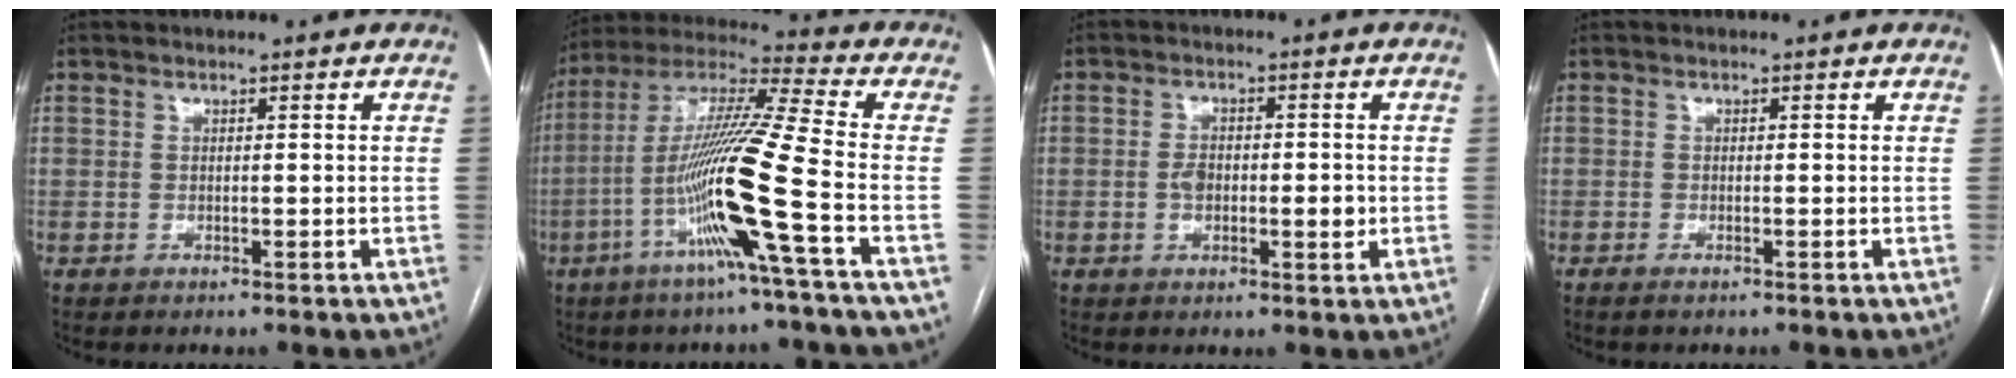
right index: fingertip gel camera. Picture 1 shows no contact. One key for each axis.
{"total": 16.4, "fx": -5.6, "fy": -2.1, "fz": 15.3, "tx": -0.301, "ty": -0.009, "tz": -0.113}
{"total": 5.0, "fx": -0.7, "fy": 2.3, "fz": 4.4, "tx": -0.078, "ty": 0.007, "tz": -0.008}
{"total": 0.9, "fx": -0.6, "fy": 0.0, "fz": 0.6, "tx": -0.011, "ty": -0.001, "tz": -0.012}